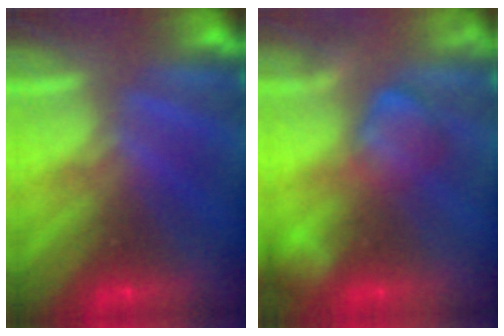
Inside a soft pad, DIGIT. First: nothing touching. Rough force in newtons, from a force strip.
{"total": 2.4}